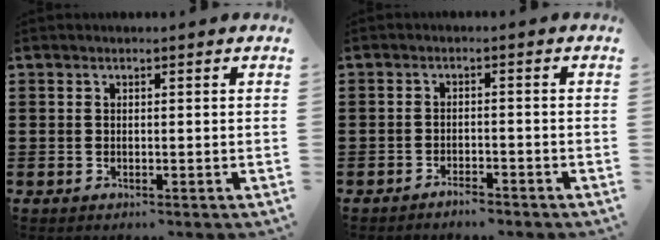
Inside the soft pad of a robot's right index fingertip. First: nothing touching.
{"total": 2.1, "force": [-2.1, 0.2, 0.4], "torque": [-0.012, 0.002, -0.041]}